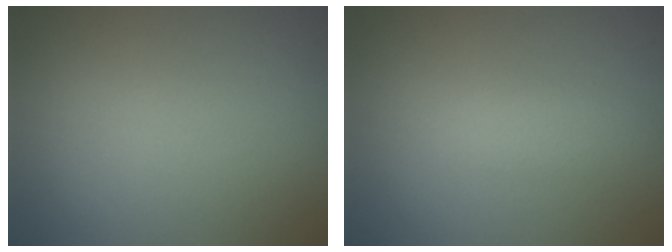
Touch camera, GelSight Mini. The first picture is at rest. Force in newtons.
{"total": 1.6, "press": 1.6, "slide": 0.1}